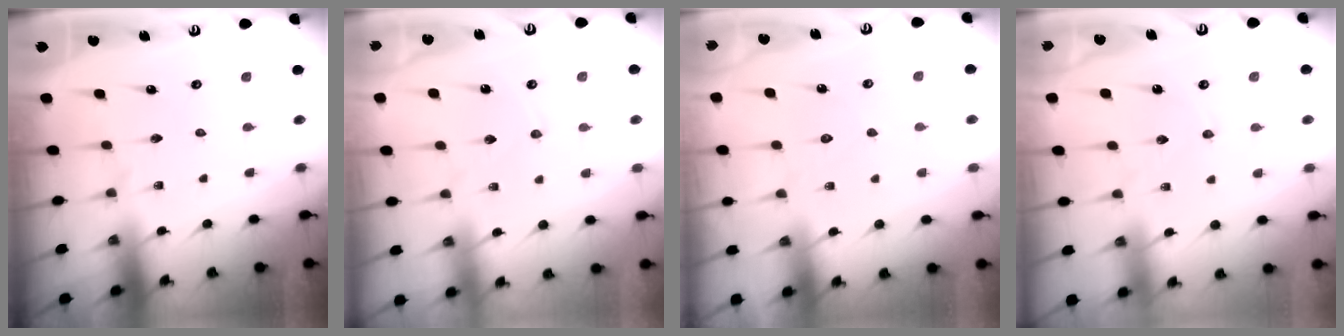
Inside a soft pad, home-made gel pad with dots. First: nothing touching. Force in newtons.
{"total": 4.0, "press": 4.0, "slide": 0.4}
{"total": 3.5, "press": 3.5, "slide": 0.4}
{"total": 2.2, "press": 2.2, "slide": 0.2}